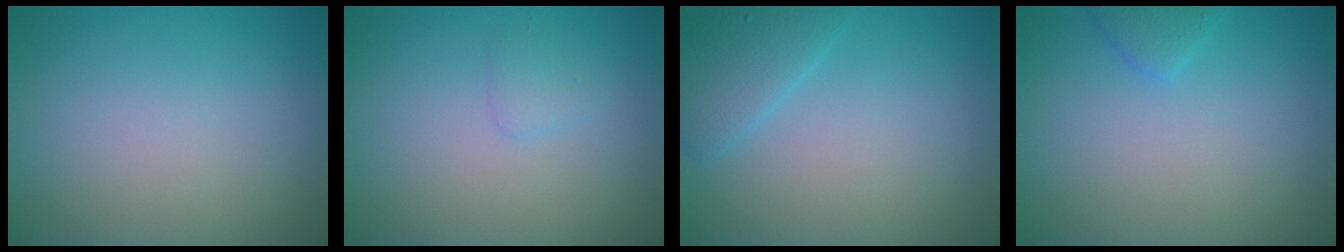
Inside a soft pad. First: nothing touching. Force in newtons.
{"total": 0.9, "press": 0.9, "slide": 0.2}
{"total": 2.6, "press": 2.6, "slide": 0.2}
{"total": 1.3, "press": 1.3, "slide": 0.1}